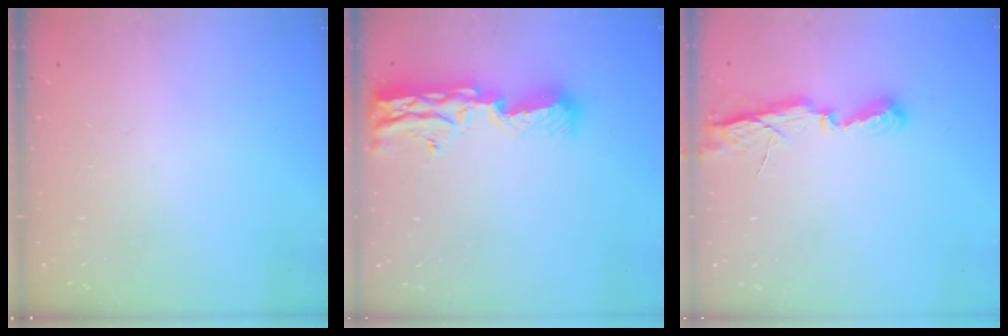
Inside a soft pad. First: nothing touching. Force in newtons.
{"total": 11.5, "press": 11.4, "slide": 1.6}
{"total": 6.9, "press": 6.9, "slide": 0.1}